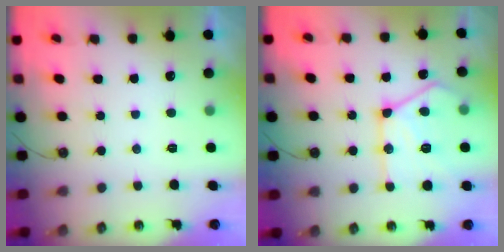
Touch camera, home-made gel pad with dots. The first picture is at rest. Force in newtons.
{"total": 19.4, "press": 19.2, "slide": 2.2}